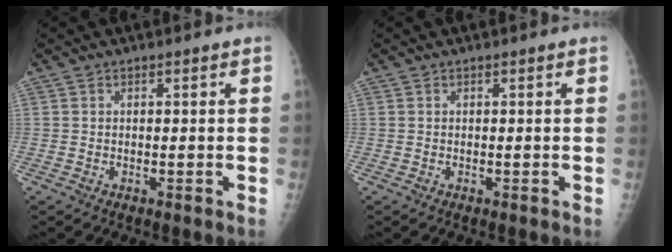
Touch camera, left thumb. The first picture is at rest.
{"total": 0.0}